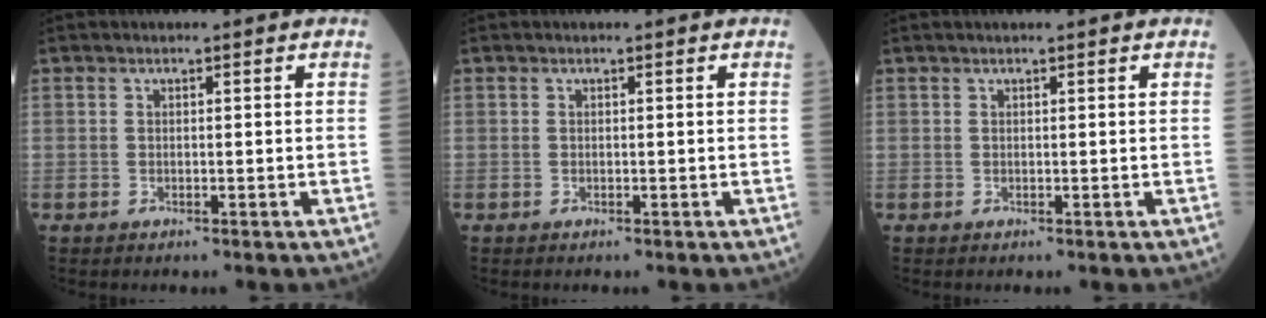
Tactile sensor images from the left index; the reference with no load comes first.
{"total": 0.0}
{"total": 1.3, "force": [1.1, 0.1, 0.7], "torque": [-0.009, 0.017, 0.019]}